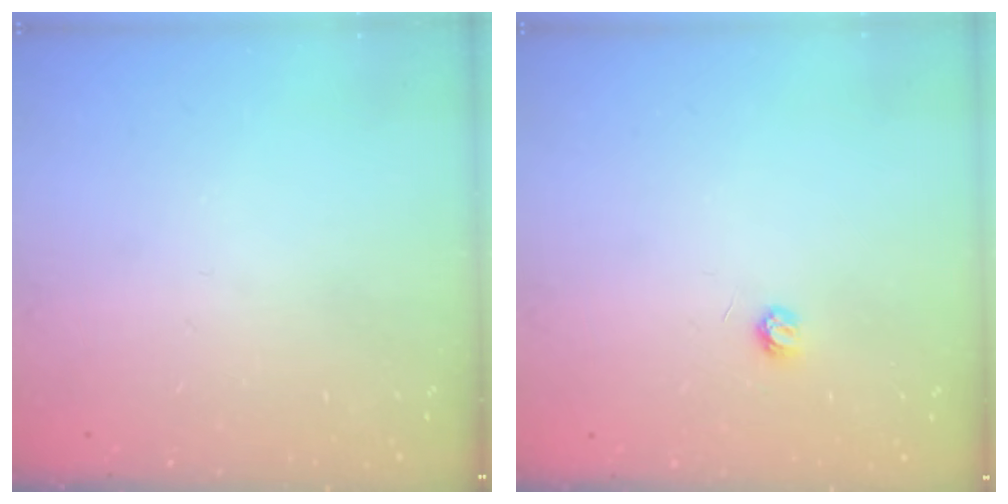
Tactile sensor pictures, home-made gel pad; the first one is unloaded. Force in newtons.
{"total": 3.3, "press": 3.3, "slide": 0.2}